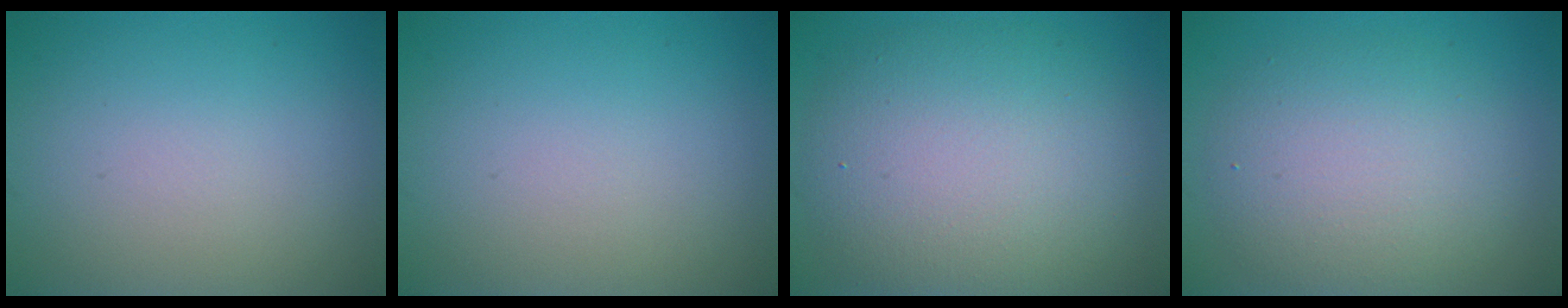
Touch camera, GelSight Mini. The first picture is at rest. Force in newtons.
{"total": 0.0}
{"total": 9.4, "press": 9.3, "slide": 0.6}
{"total": 5.8, "press": 5.8, "slide": 0.2}